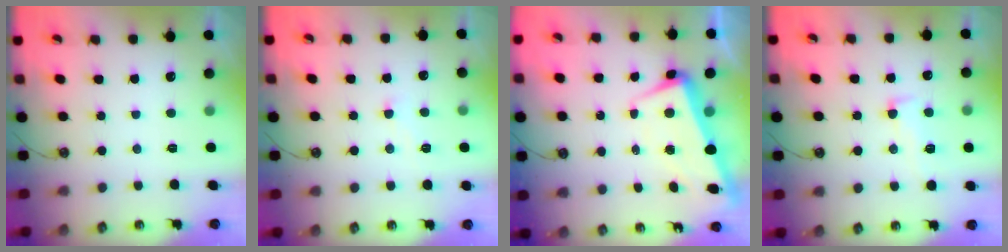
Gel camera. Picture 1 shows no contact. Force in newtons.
{"total": 2.1, "press": 2.1, "slide": 0.2}
{"total": 1.3, "press": 0.4, "slide": 1.2}
{"total": 1.7, "press": 1.4, "slide": 1.1}